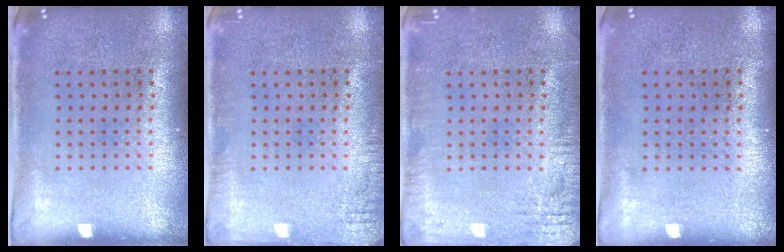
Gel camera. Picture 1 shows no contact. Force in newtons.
{"total": 1.5, "press": 1.5, "slide": 0.3}
{"total": 2.7, "press": 2.7, "slide": 0.2}
{"total": 0.0}